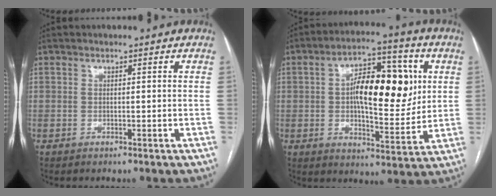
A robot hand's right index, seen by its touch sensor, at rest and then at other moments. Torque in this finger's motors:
{"motor_torque": [0.62, 0.18, 0.42, 0.16]}